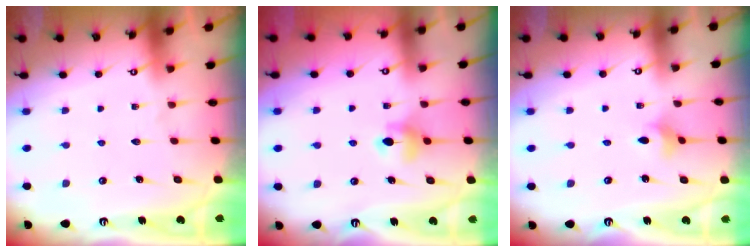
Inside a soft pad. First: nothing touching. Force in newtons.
{"total": 6.2, "press": 6.1, "slide": 0.8}
{"total": 2.7, "press": 2.6, "slide": 0.6}